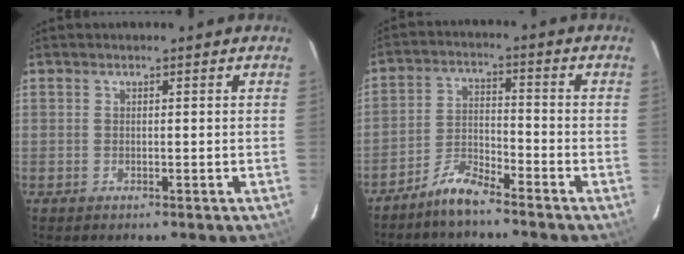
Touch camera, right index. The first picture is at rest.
{"total": 5.9, "force": [-5.4, 0.7, 2.5], "torque": [-0.059, 0.014, -0.106]}